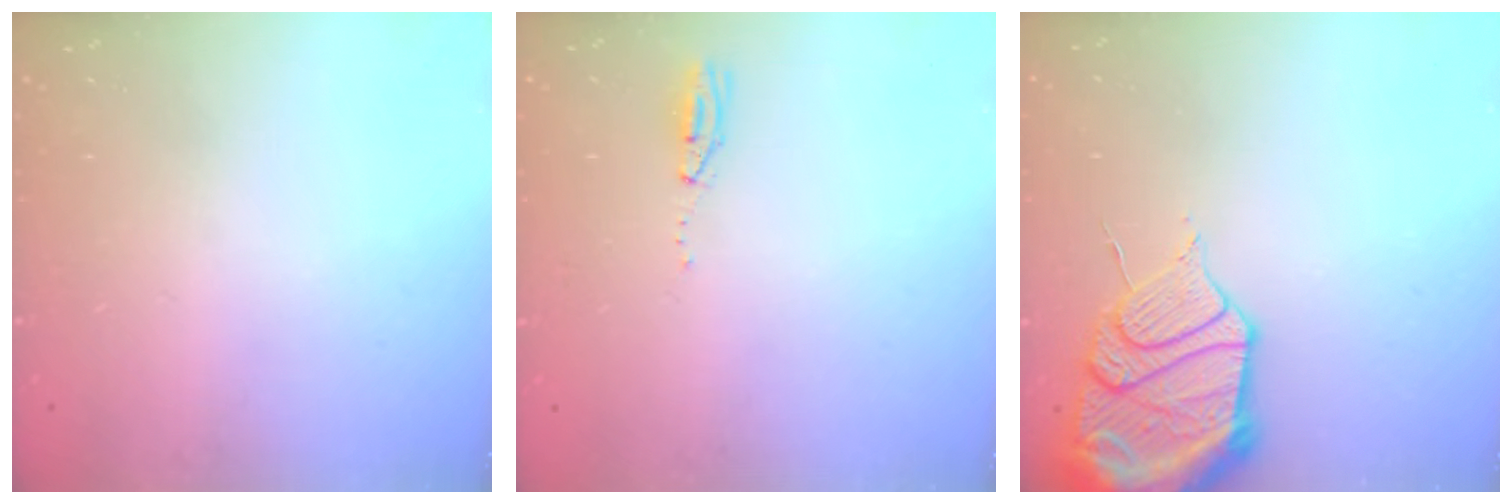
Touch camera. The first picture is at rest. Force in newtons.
{"total": 4.2, "press": 2.6, "slide": 3.3}
{"total": 16.9, "press": 16.3, "slide": 4.2}